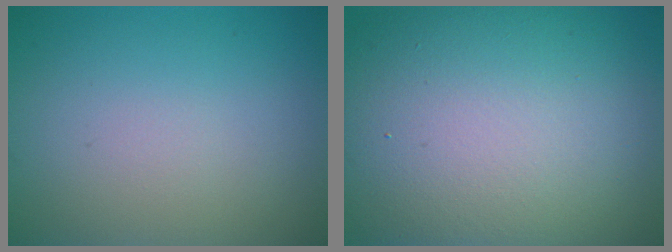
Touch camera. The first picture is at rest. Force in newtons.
{"total": 16.9, "press": 16.9, "slide": 1.0}